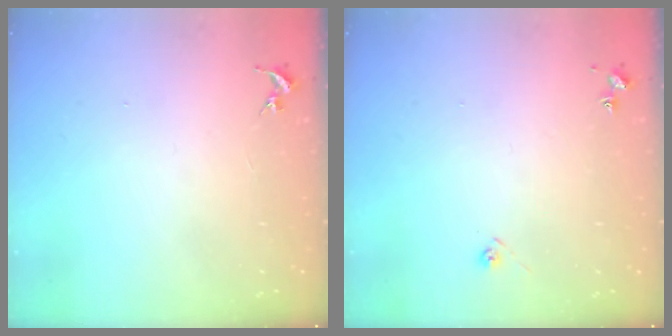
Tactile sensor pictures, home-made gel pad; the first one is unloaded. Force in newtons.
{"total": 4.8, "press": 4.7, "slide": 0.6}